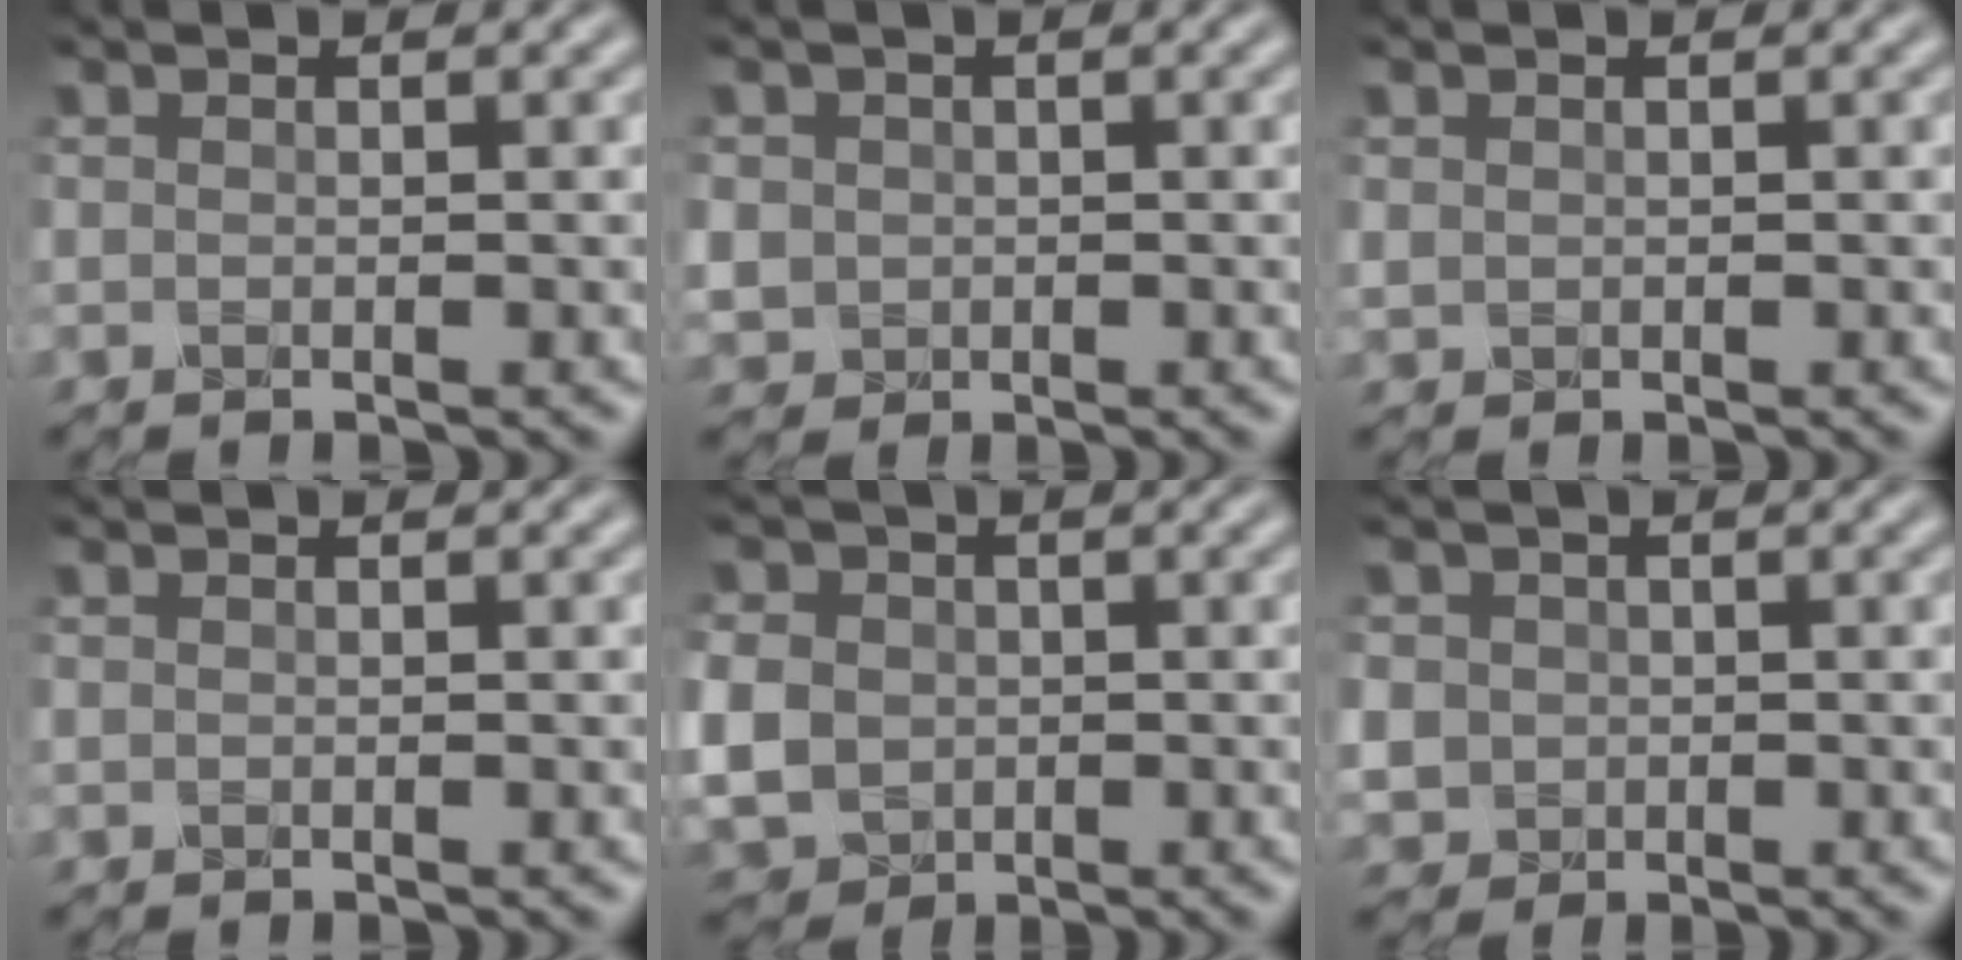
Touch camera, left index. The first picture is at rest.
{"total": 2.1, "force": [0.1, 2.1, 0.5], "torque": [-0.009, -0.003, 0.005]}
{"total": 0.5, "force": [0.2, 0.5, 0.2], "torque": [-0.003, -0.002, 0.007]}
{"total": 0.0}
{"total": 5.5, "force": [-0.5, 4.8, 2.7], "torque": [-0.084, -0.001, -0.014]}
{"total": 3.2, "force": [0.0, 3.1, 0.9], "torque": [-0.021, 0.004, -0.006]}